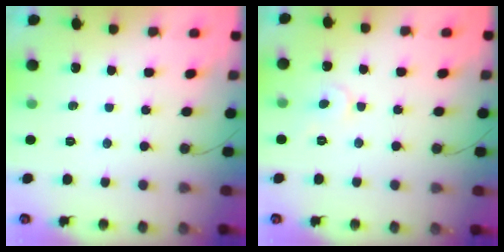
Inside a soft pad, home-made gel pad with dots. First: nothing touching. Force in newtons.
{"total": 5.0, "press": 5.0, "slide": 0.2}